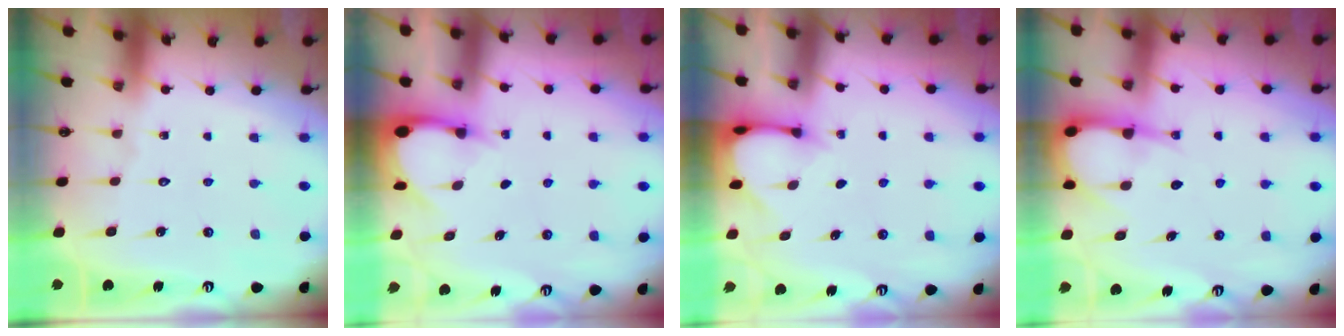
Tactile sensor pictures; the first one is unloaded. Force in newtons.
{"total": 3.7, "press": 3.7, "slide": 0.2}
{"total": 3.1, "press": 3.1, "slide": 0.3}
{"total": 5.9, "press": 5.9, "slide": 0.6}